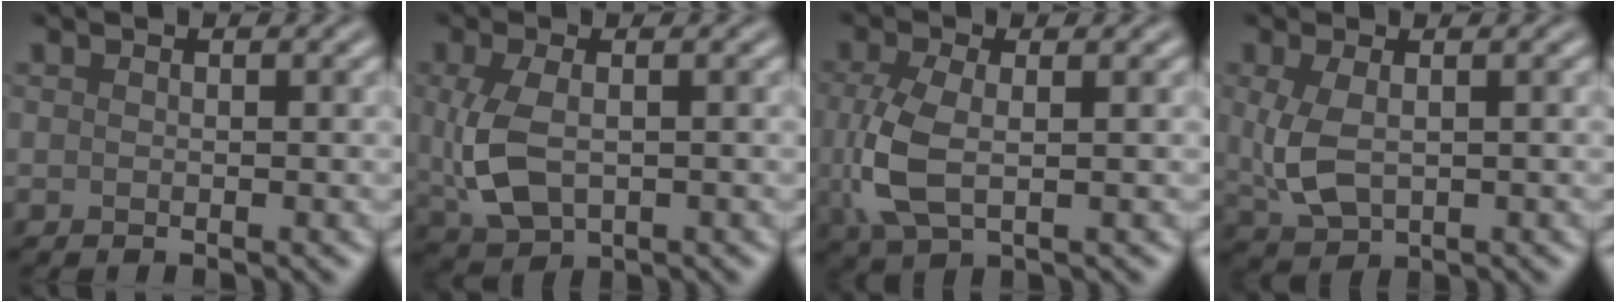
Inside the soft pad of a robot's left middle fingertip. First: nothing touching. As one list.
[{"total": 4.8, "force": [0.1, 2.9, 3.9], "torque": [-0.098, -0.005, 0.007]}, {"total": 4.7, "force": [0.0, 2.4, 4.1], "torque": [-0.107, -0.005, 0.000]}, {"total": 3.7, "force": [0.3, 2.1, 3.0], "torque": [-0.077, 0.001, 0.012]}]